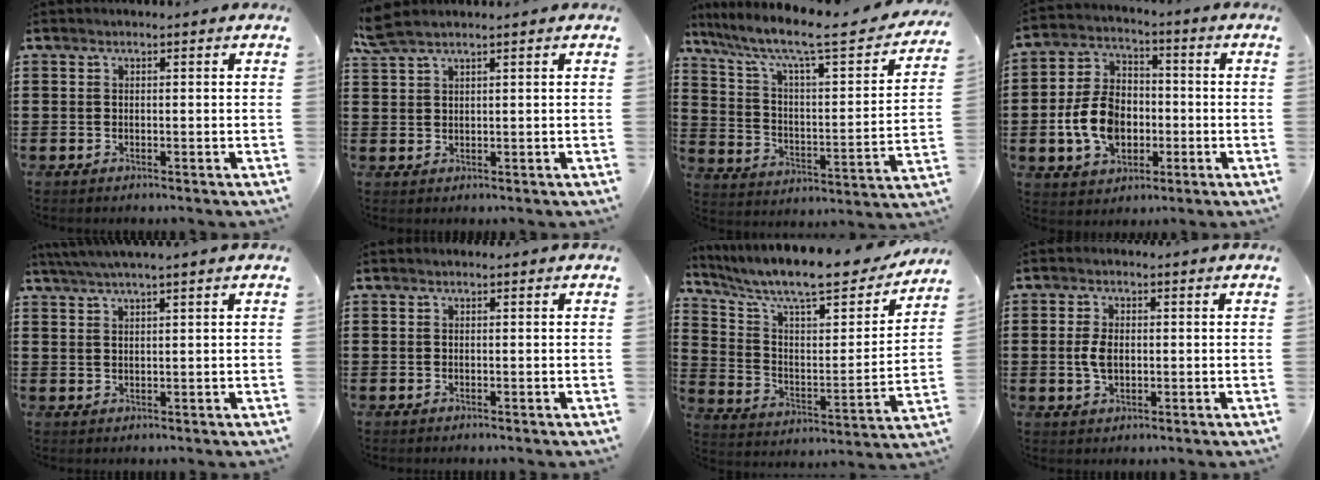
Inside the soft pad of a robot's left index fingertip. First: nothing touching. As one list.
[{"total": 2.6, "force": [2.0, 0.4, 1.6], "torque": [-0.036, 0.000, 0.038]}, {"total": 8.4, "force": [6.0, 1.0, 5.7], "torque": [-0.127, -0.046, 0.090]}, {"total": 9.8, "force": [-1.9, 7.2, 6.4], "torque": [-0.160, 0.013, -0.038]}, {"total": 2.9, "force": [2.2, -0.2, 1.9], "torque": [-0.040, 0.003, 0.039]}, {"total": 0.0}, {"total": 11.2, "force": [9.4, 1.7, 5.9], "torque": [-0.137, -0.065, 0.156]}, {"total": 3.8, "force": [0.1, 2.1, 3.2], "torque": [-0.079, -0.001, -0.002]}]